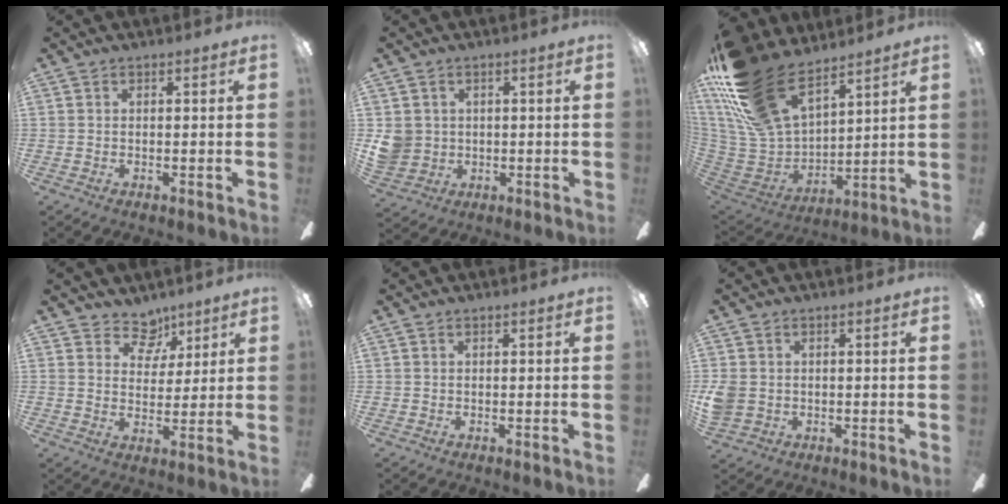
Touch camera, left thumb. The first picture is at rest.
{"total": 5.5, "force": [0.8, 5.3, 1.3], "torque": [-0.036, 0.005, 0.017]}
{"total": 24.8, "force": [16.1, 12.3, 14.3], "torque": [-0.299, -0.084, 0.294]}
{"total": 8.0, "force": [5.4, 5.4, 2.3], "torque": [-0.029, -0.031, 0.100]}
{"total": 0.0}
{"total": 4.2, "force": [-0.3, 3.7, 2.0], "torque": [-0.050, 0.005, -0.004]}